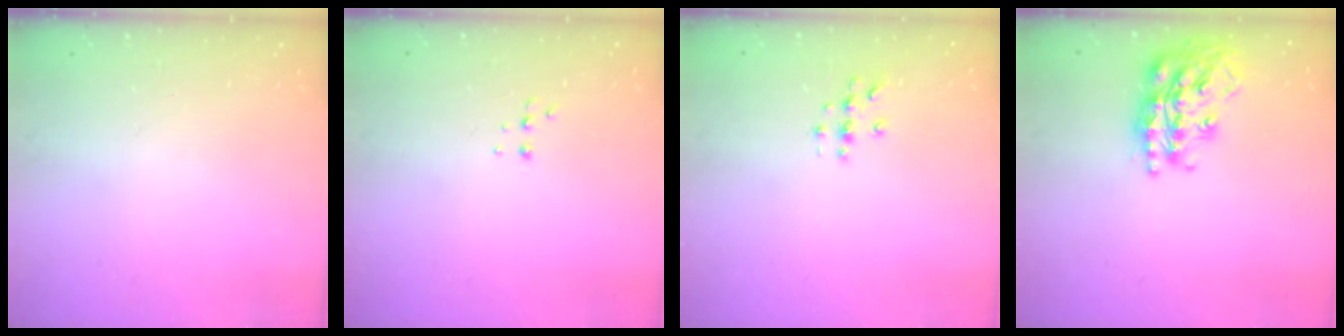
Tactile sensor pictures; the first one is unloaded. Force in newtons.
{"total": 4.0, "press": 4.0, "slide": 0.8}
{"total": 2.7, "press": 2.7, "slide": 0.3}
{"total": 20.5, "press": 20.5, "slide": 1.4}